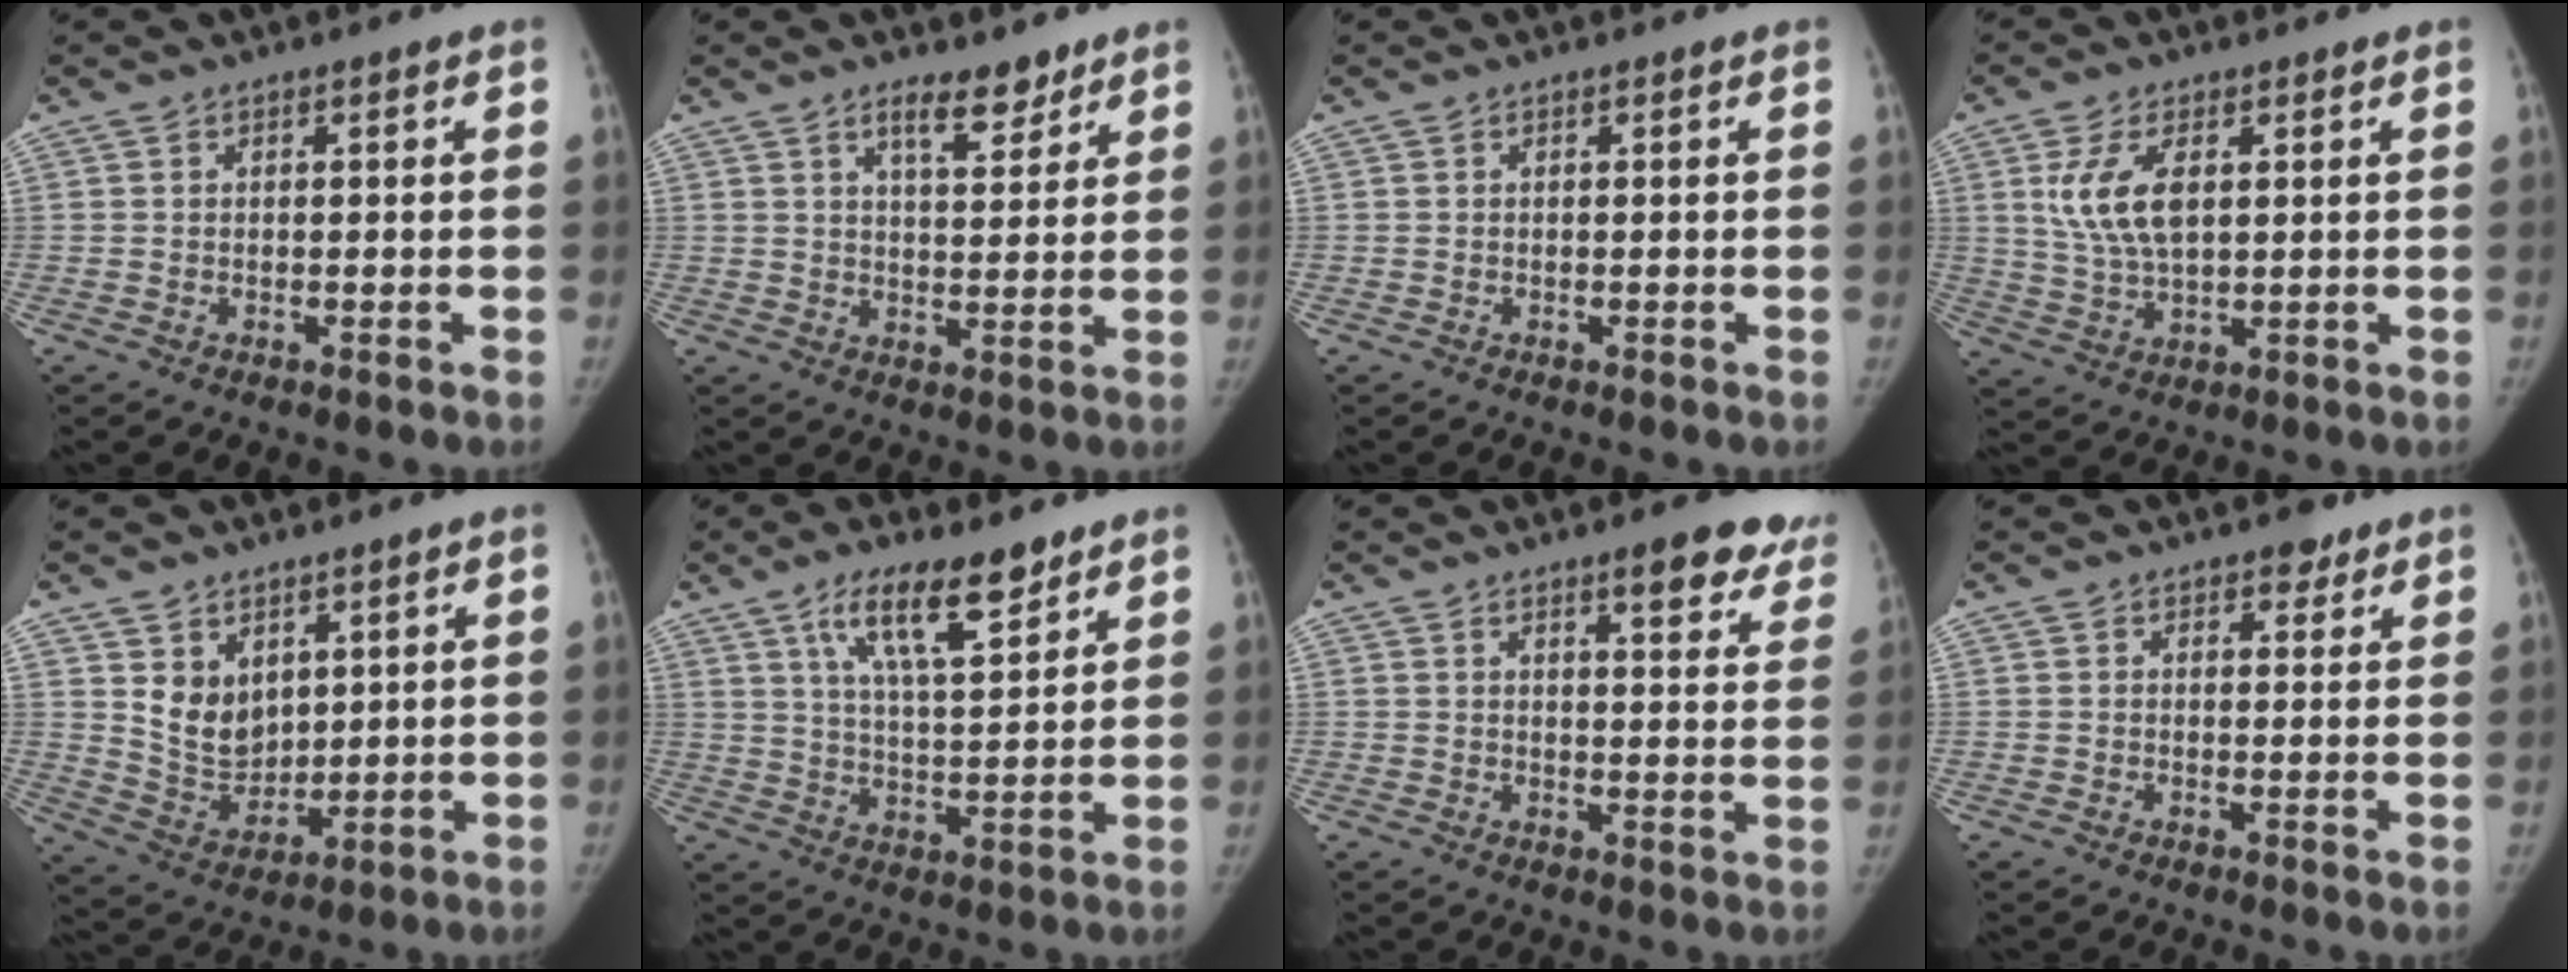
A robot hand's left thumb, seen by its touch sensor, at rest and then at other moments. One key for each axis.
{"total": 6.3, "fx": 4.6, "fy": 2.3, "fz": 3.7, "tx": -0.038, "ty": -0.033, "tz": 0.073}
{"total": 0.0}
{"total": 8.9, "fx": 2.5, "fy": 4.5, "fz": 7.3, "tx": -0.145, "ty": -0.010, "tz": 0.054}
{"total": 8.6, "fx": 3.8, "fy": 6.3, "fz": 4.5, "tx": -0.049, "ty": -0.037, "tz": 0.089}
{"total": 12.1, "fx": 7.6, "fy": 3.6, "fz": 8.7, "tx": -0.131, "ty": -0.038, "tz": 0.136}
{"total": 10.2, "fx": 7.2, "fy": 3.0, "fz": 6.6, "tx": -0.046, "ty": -0.035, "tz": 0.082}
{"total": 2.8, "fx": 1.9, "fy": 1.5, "fz": 1.4, "tx": -0.004, "ty": -0.009, "tz": 0.025}